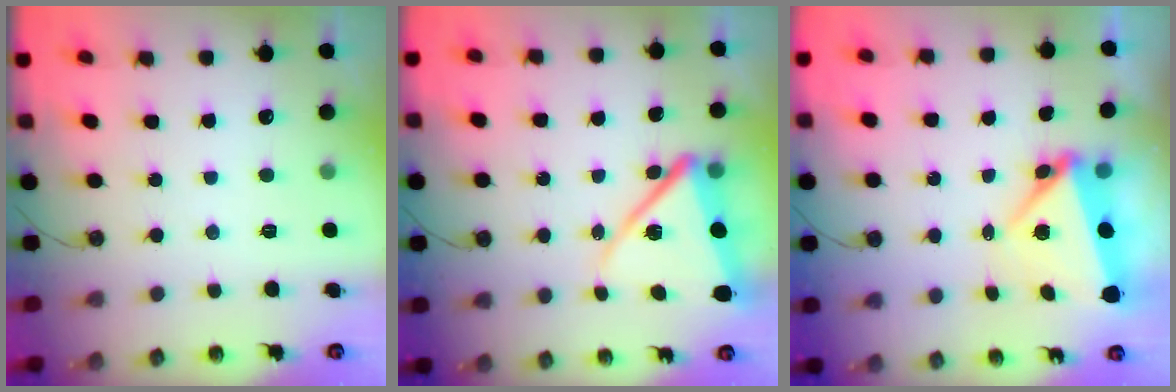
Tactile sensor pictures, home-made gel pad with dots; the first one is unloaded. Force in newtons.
{"total": 13.8, "press": 13.7, "slide": 1.5}
{"total": 6.4, "press": 6.3, "slide": 1.1}